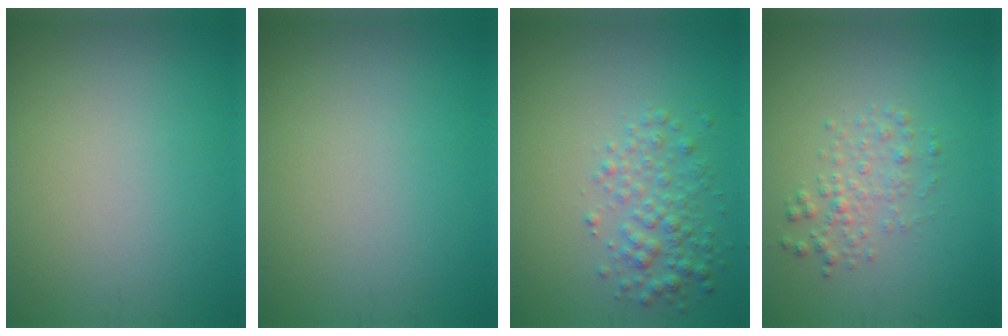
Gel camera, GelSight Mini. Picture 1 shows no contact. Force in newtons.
{"total": 0.0}
{"total": 2.8, "press": 2.8, "slide": 0.1}
{"total": 2.0, "press": 2.0, "slide": 0.1}